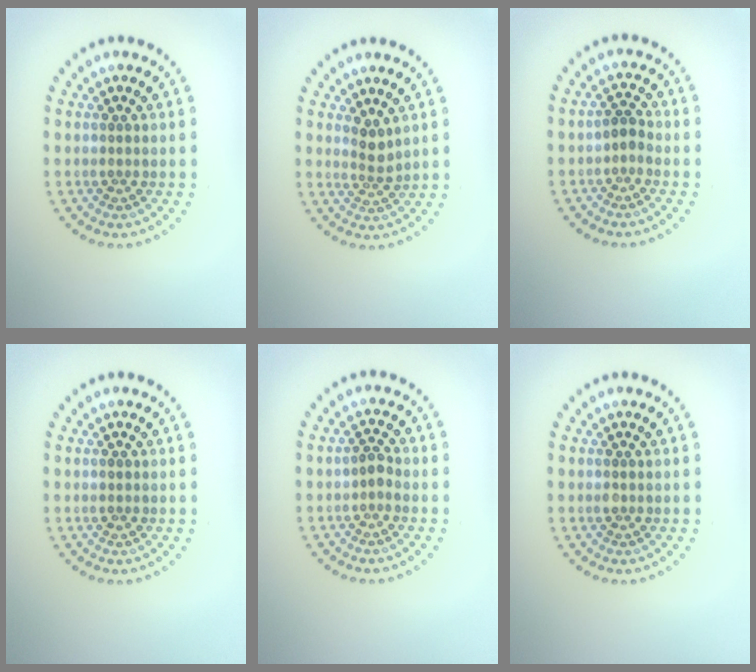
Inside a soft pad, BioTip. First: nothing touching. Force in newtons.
{"total": 1.8, "press": 1.4, "slide": 1.1}
{"total": 1.2, "press": 0.9, "slide": 0.7}
{"total": 0.9, "press": 0.9, "slide": 0.1}
{"total": 1.1, "press": 1.0, "slide": 0.6}
{"total": 0.7, "press": 0.7, "slide": 0.1}